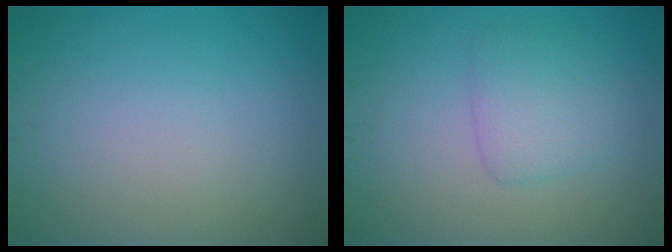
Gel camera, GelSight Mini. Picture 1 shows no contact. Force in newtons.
{"total": 2.7, "press": 2.7, "slide": 0.1}